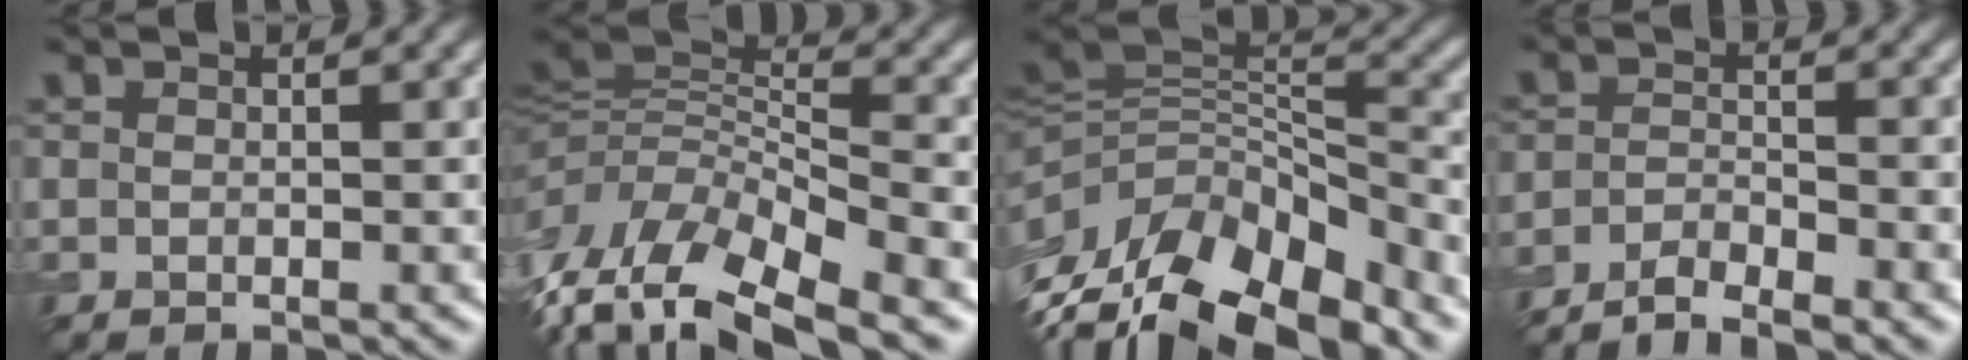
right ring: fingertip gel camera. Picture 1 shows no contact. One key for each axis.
{"total": 13.6, "fx": -7.8, "fy": 5.7, "fz": 9.5, "tx": -0.204, "ty": 0.006, "tz": -0.125}
{"total": 12.7, "fx": -6.3, "fy": 7.1, "fz": 8.4, "tx": -0.189, "ty": 0.007, "tz": -0.101}
{"total": 4.7, "fx": -4.1, "fy": 1.0, "fz": 2.2, "tx": -0.038, "ty": 0.001, "tz": -0.079}